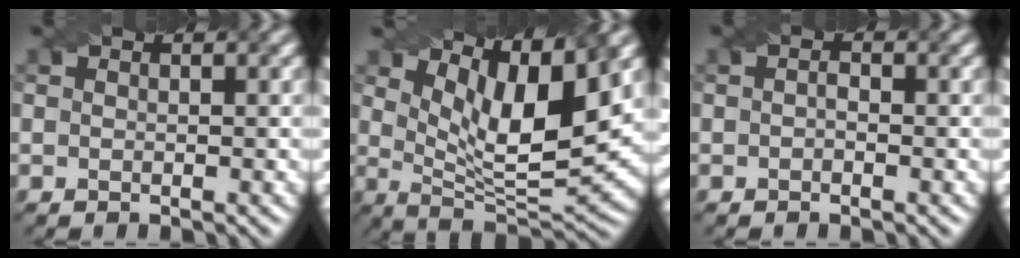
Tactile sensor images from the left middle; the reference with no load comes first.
{"total": 9.2, "force": [4.3, 2.8, 7.6], "torque": [-0.129, -0.007, 0.078]}
{"total": 0.8, "force": [-0.2, 0.5, 0.6], "torque": [-0.012, 0.000, -0.005]}